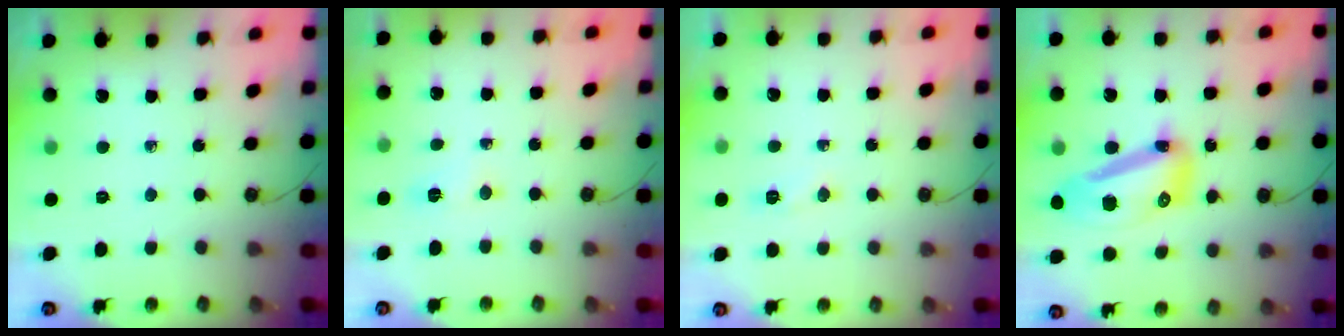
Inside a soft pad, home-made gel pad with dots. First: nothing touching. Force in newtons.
{"total": 3.7, "press": 3.7, "slide": 0.6}
{"total": 4.5, "press": 4.4, "slide": 0.6}
{"total": 15.0, "press": 14.9, "slide": 1.7}